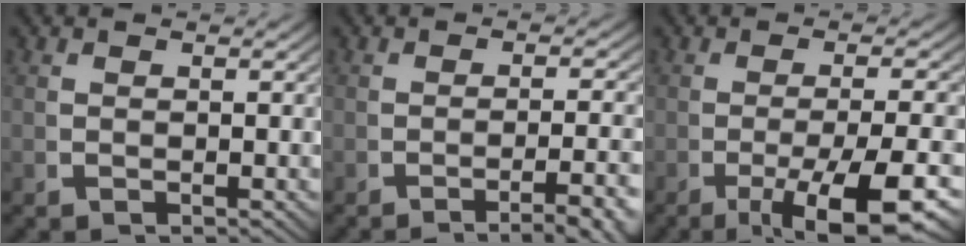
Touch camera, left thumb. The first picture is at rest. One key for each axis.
{"total": 5.4, "fx": -3.4, "fy": 1.4, "fz": 4.0, "tx": -0.055, "ty": -0.010, "tz": -0.046}
{"total": 7.4, "fx": -3.2, "fy": 2.8, "fz": 6.0, "tx": -0.104, "ty": -0.019, "tz": -0.040}